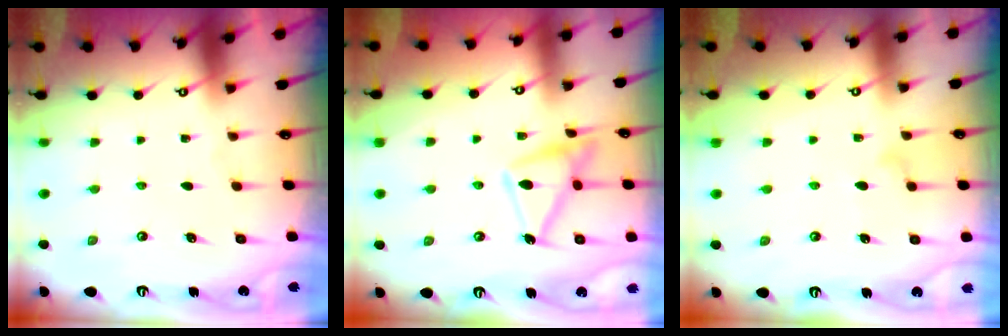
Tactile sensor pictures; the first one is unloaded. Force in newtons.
{"total": 14.3, "press": 14.3, "slide": 1.0}
{"total": 6.8, "press": 6.7, "slide": 0.4}